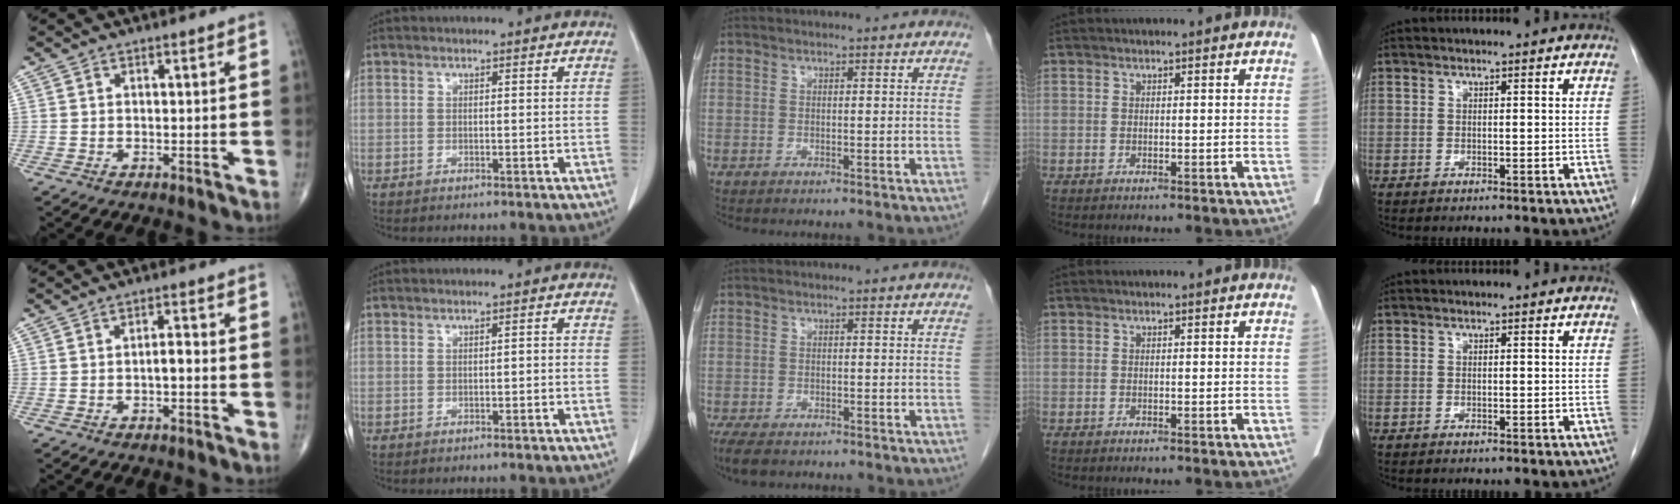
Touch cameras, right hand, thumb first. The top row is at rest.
{"thumb": {"total": 2.3, "force": [-0.6, 0.9, 2.0], "torque": [-0.028, 0.010, -0.011]}, "index": {"total": 0.7, "force": [-0.3, 0.2, 0.5], "torque": [-0.012, 0.001, -0.002]}, "middle": {"total": 5.0, "force": [-3.8, 1.9, 2.5], "torque": [-0.048, -0.014, -0.059]}}